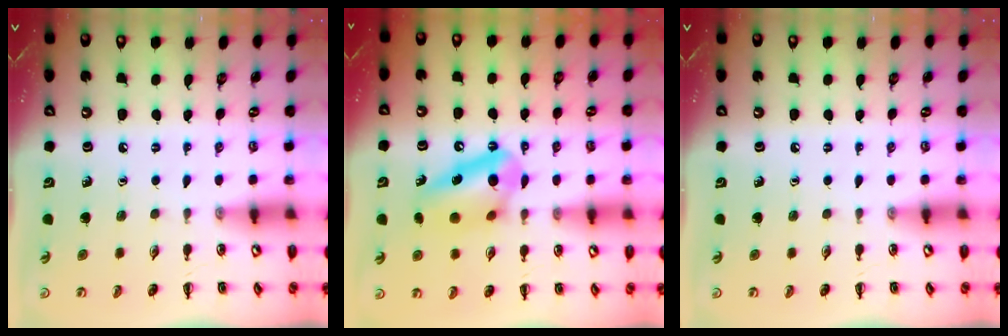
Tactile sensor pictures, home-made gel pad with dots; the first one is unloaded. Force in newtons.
{"total": 11.1, "press": 11.1, "slide": 0.5}
{"total": 0.0}